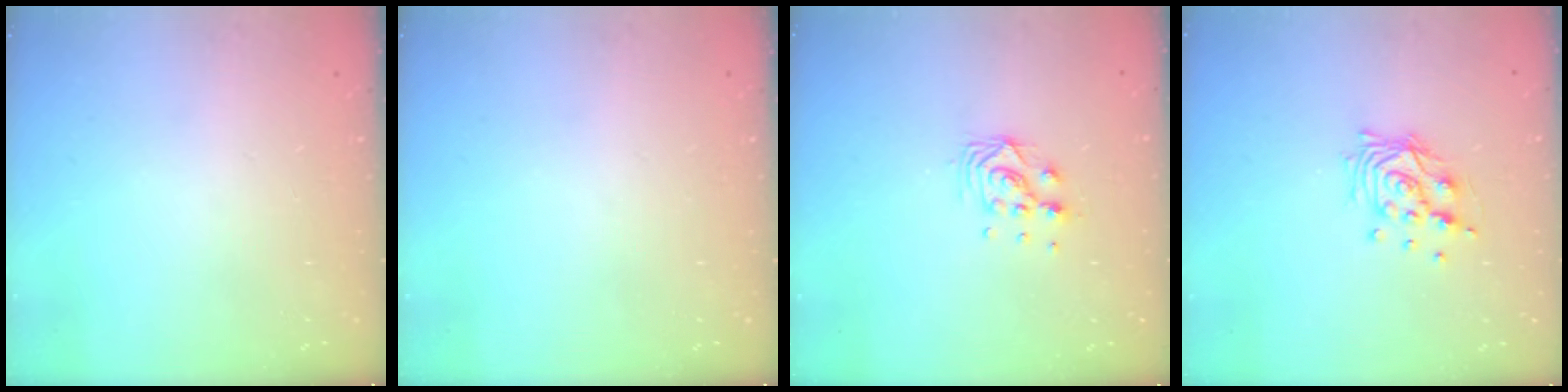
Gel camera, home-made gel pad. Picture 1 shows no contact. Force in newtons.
{"total": 0.0}
{"total": 7.8, "press": 7.8, "slide": 0.7}
{"total": 10.6, "press": 10.5, "slide": 1.0}